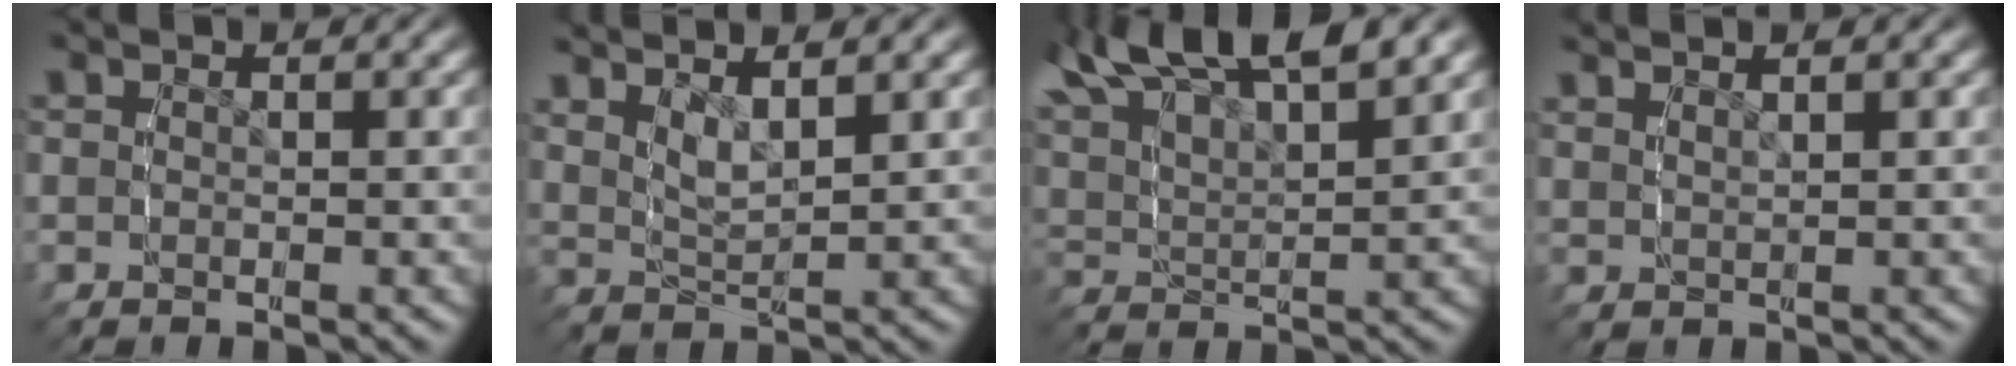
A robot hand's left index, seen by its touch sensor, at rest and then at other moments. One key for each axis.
{"total": 5.2, "fx": 2.2, "fy": 3.1, "fz": 3.5, "tx": -0.076, "ty": -0.004, "tz": 0.034}
{"total": 9.7, "fx": 5.8, "fy": 5.6, "fz": 5.3, "tx": -0.114, "ty": 0.022, "tz": 0.077}
{"total": 2.5, "fx": 1.9, "fy": 0.9, "fz": 1.4, "tx": -0.024, "ty": 0.005, "tz": 0.034}